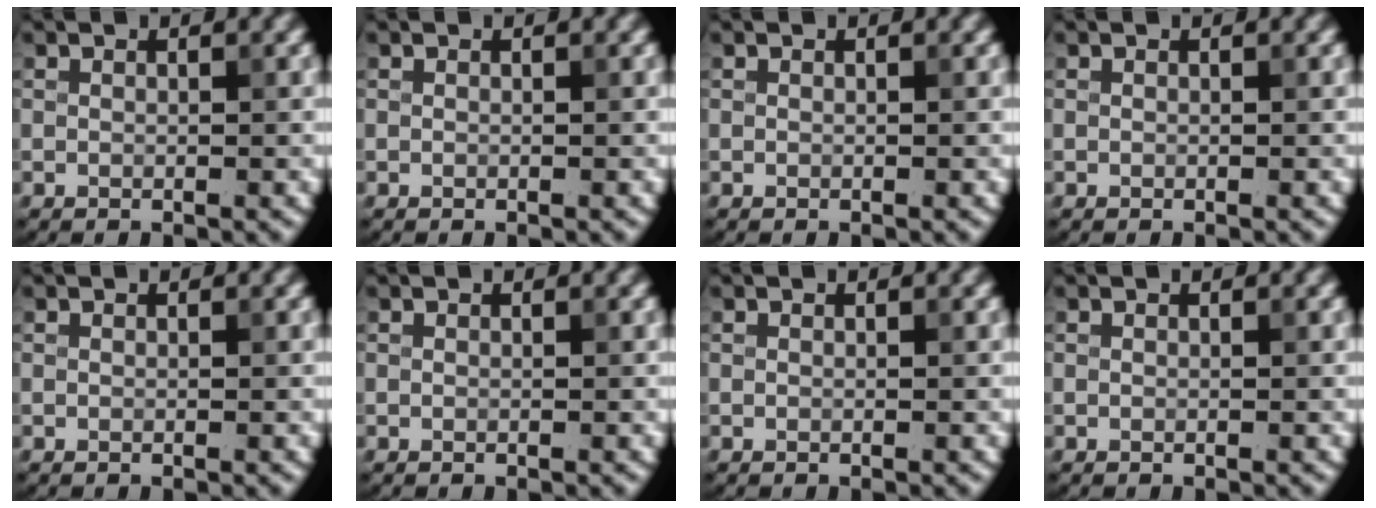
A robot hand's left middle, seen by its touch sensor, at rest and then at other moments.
{"total": 0.0}
{"total": 0.0}
{"total": 0.0}
{"total": 0.0}
{"total": 0.0}
{"total": 0.0}
{"total": 0.0}